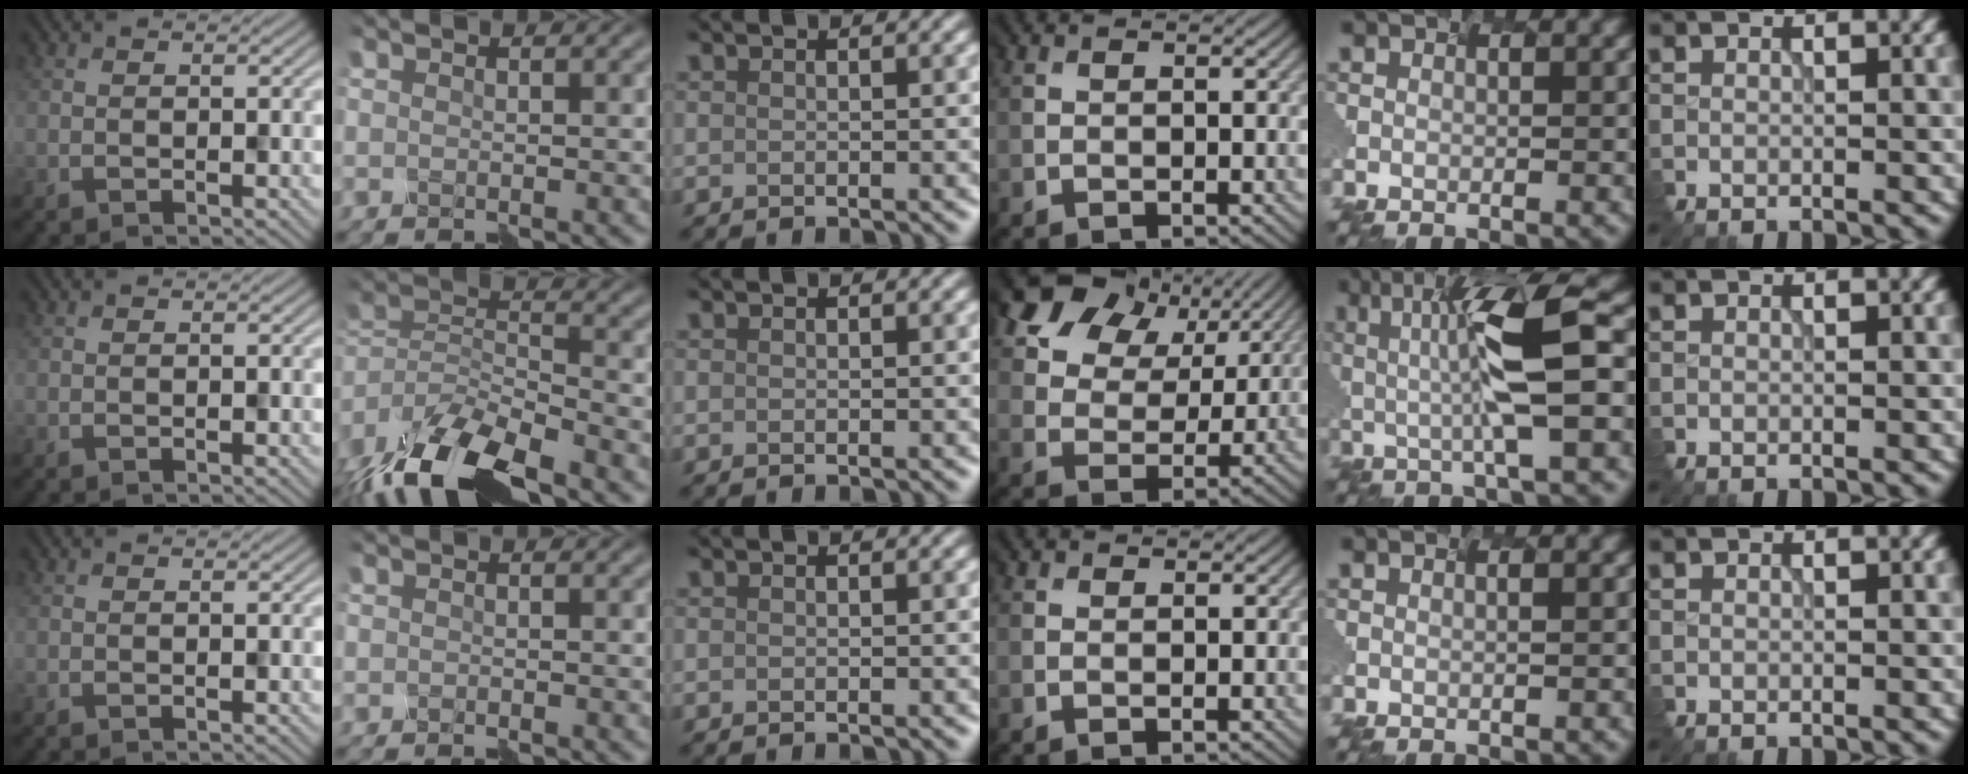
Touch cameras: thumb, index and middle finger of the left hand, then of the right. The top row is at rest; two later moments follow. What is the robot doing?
{"motion": "disassemble", "object": "puzzle pieces"}